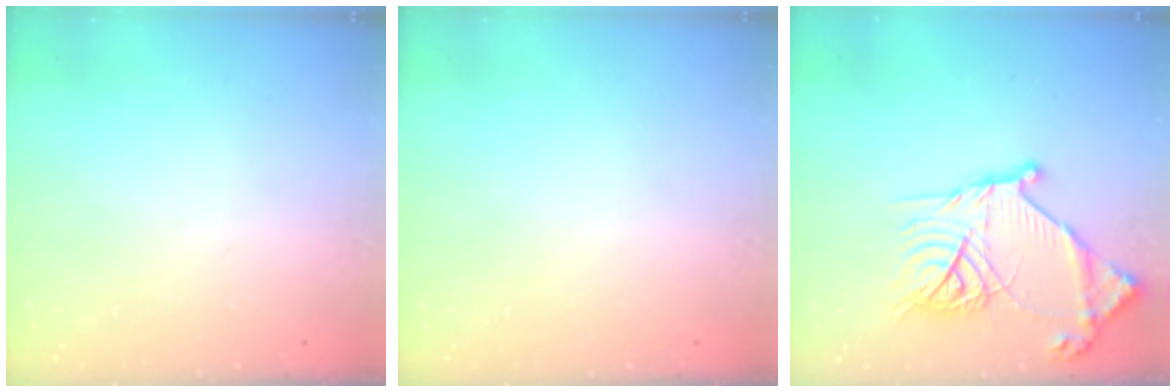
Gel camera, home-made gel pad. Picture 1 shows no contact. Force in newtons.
{"total": 0.0}
{"total": 18.8, "press": 18.7, "slide": 2.0}